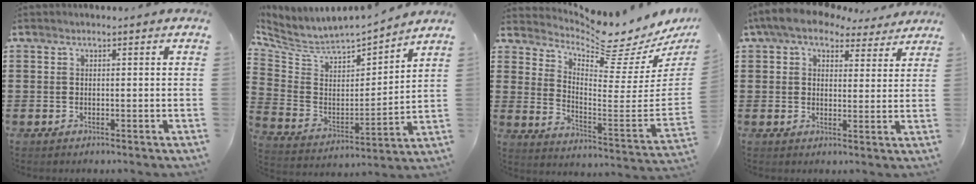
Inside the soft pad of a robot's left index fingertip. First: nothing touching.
{"total": 4.7, "force": [3.9, 2.2, 1.3], "torque": [-0.056, -0.039, 0.061]}
{"total": 6.2, "force": [6.0, 0.1, 1.7], "torque": [-0.045, -0.075, 0.092]}
{"total": 6.4, "force": [5.1, 2.4, 3.0], "torque": [-0.078, -0.005, 0.094]}